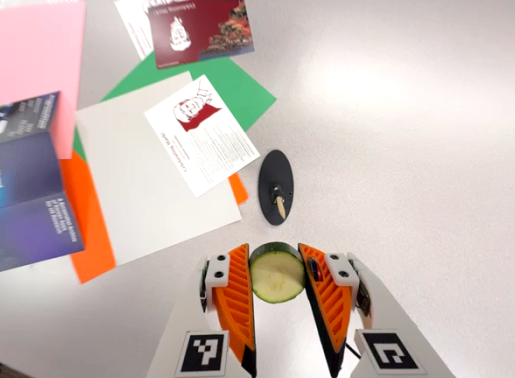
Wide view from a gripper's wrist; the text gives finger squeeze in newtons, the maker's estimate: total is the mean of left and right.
{"total": 10.8, "left": 10.5, "right": 11.1}